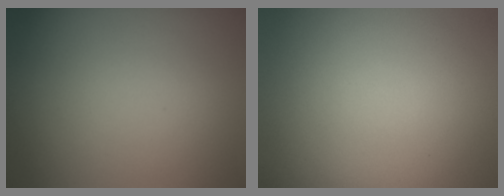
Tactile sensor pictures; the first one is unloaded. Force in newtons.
{"total": 0.0}